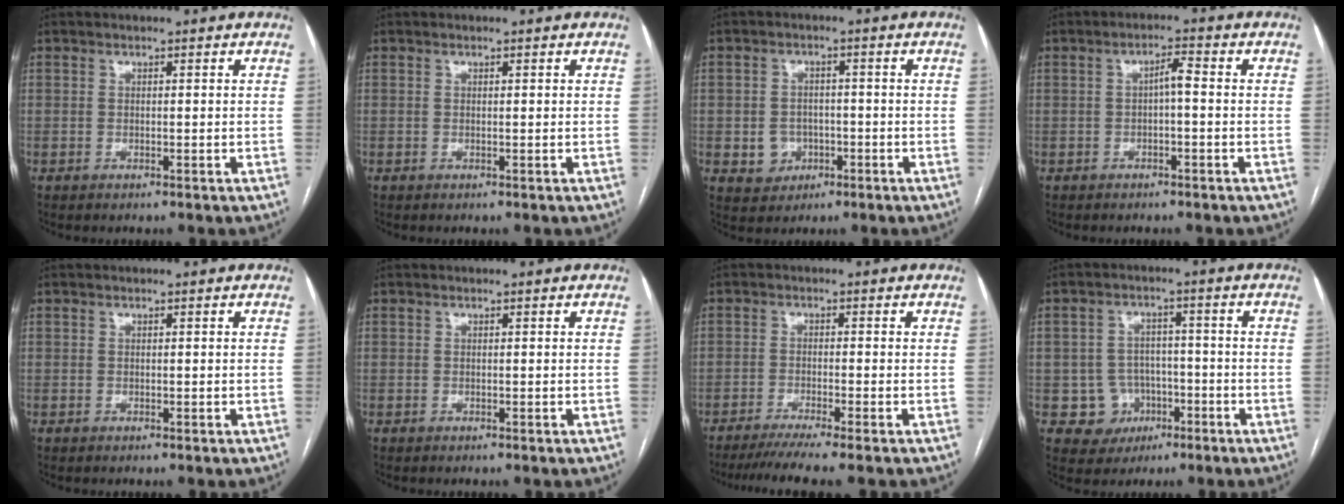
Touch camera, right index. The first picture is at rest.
{"total": 0.0}
{"total": 4.5, "force": [-1.2, 4.2, 1.3], "torque": [-0.012, 0.008, -0.010]}
{"total": 2.5, "force": [-0.2, 0.5, 2.5], "torque": [-0.041, 0.012, -0.002]}
{"total": 0.0}
{"total": 0.0}
{"total": 6.5, "force": [-5.3, -1.1, 3.6], "torque": [-0.048, -0.017, -0.087]}
{"total": 6.4, "force": [-2.1, 6.0, 0.6], "torque": [0.001, 0.013, -0.026]}